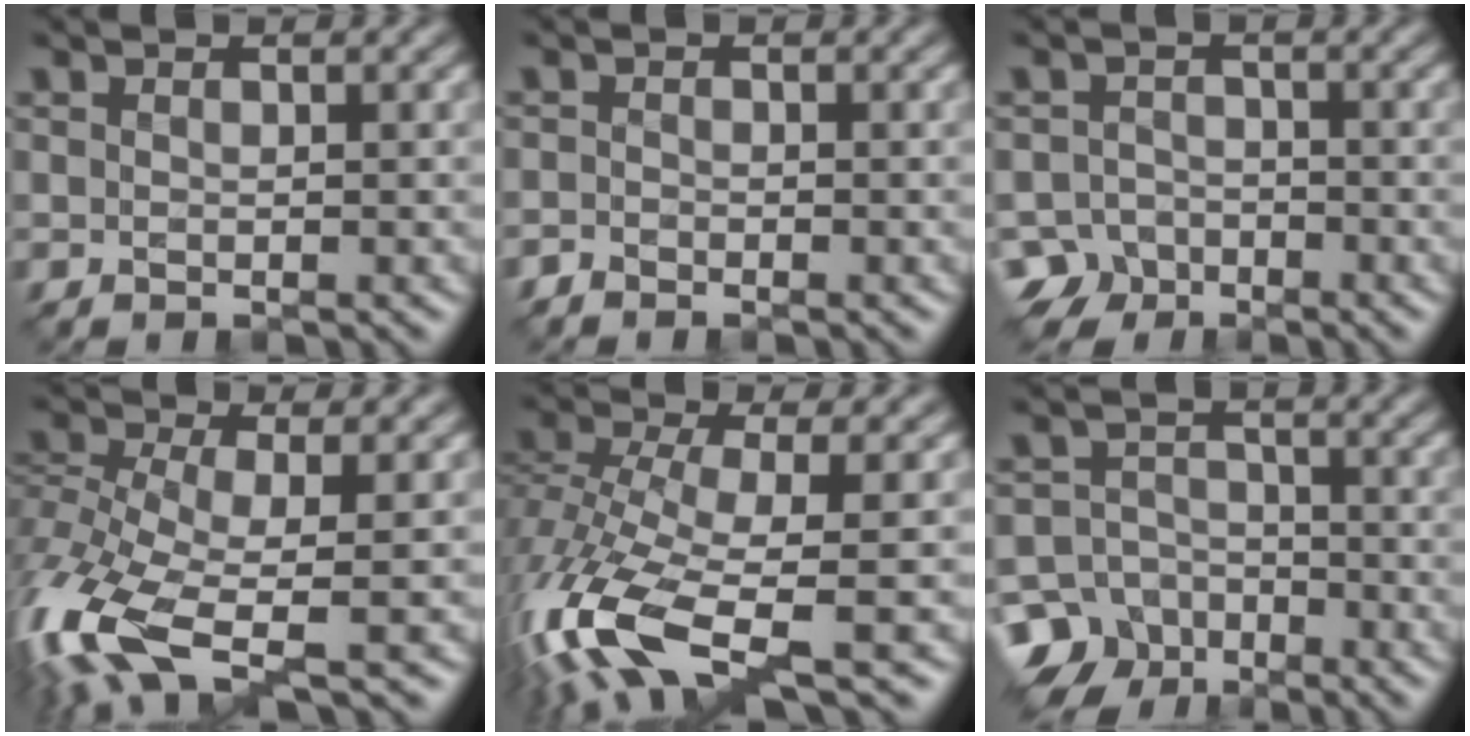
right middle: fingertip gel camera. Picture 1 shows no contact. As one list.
[{"total": 0.8, "force": [-0.8, 0.3, 0.1], "torque": [0.001, -0.002, -0.018]}, {"total": 4.7, "force": [-3.4, 3.1, 0.8], "torque": [0.001, -0.003, -0.060]}, {"total": 10.6, "force": [-4.8, 4.0, 8.5], "torque": [-0.208, -0.019, -0.096]}, {"total": 12.1, "force": [-5.3, 4.4, 10.0], "torque": [-0.232, -0.022, -0.096]}, {"total": 8.4, "force": [-5.6, 5.9, 2.0], "torque": [-0.029, -0.013, -0.112]}]